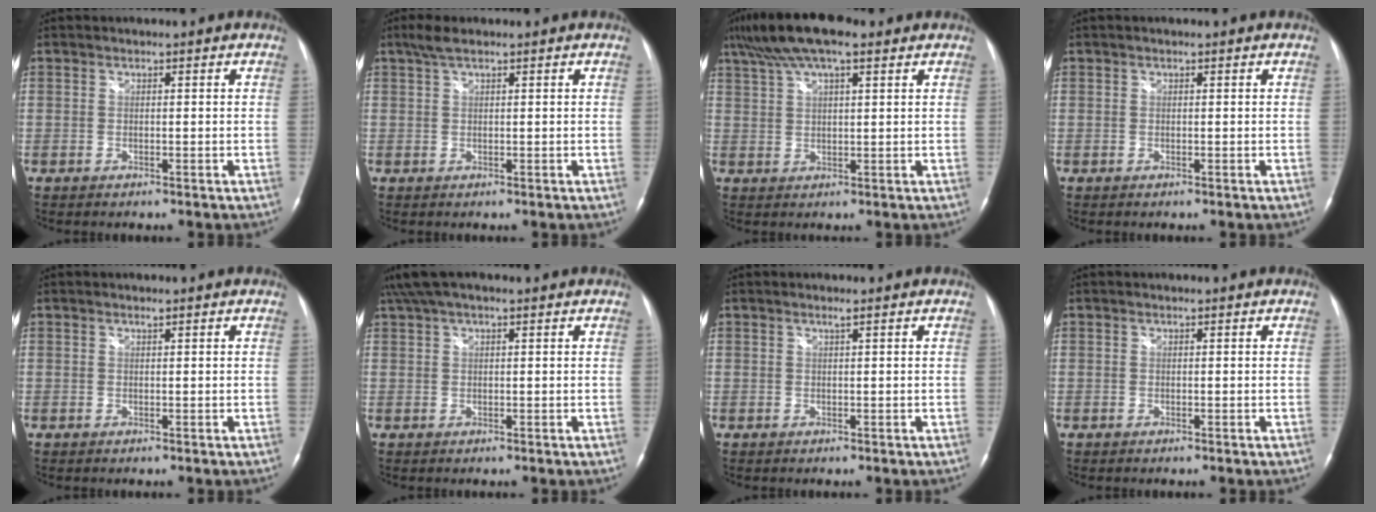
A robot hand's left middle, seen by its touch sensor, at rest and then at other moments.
{"total": 2.5, "force": [1.8, 0.6, 1.6], "torque": [-0.038, 0.014, 0.037]}
{"total": 11.0, "force": [7.7, 2.5, 7.4], "torque": [-0.144, 0.036, 0.134]}
{"total": 0.0}
{"total": 0.0}
{"total": 6.2, "force": [4.4, 1.4, 4.0], "torque": [-0.084, 0.046, 0.081]}
{"total": 0.6, "force": [0.4, -0.1, 0.4], "torque": [-0.013, -0.001, 0.009]}
{"total": 0.0}